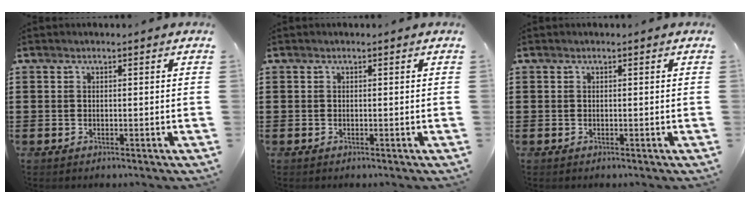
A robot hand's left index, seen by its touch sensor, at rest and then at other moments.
{"total": 0.0}
{"total": 0.0}